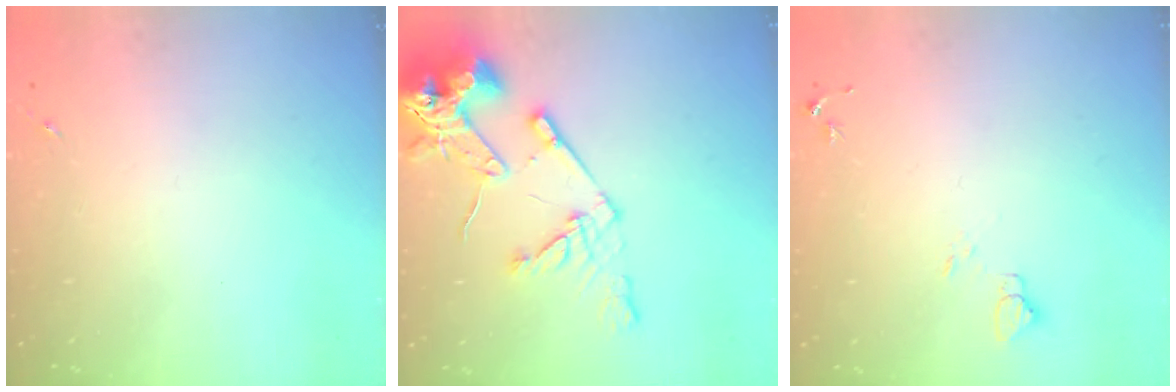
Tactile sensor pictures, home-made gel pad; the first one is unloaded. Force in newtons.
{"total": 16.7, "press": 16.5, "slide": 2.1}
{"total": 4.5, "press": 4.5, "slide": 0.4}